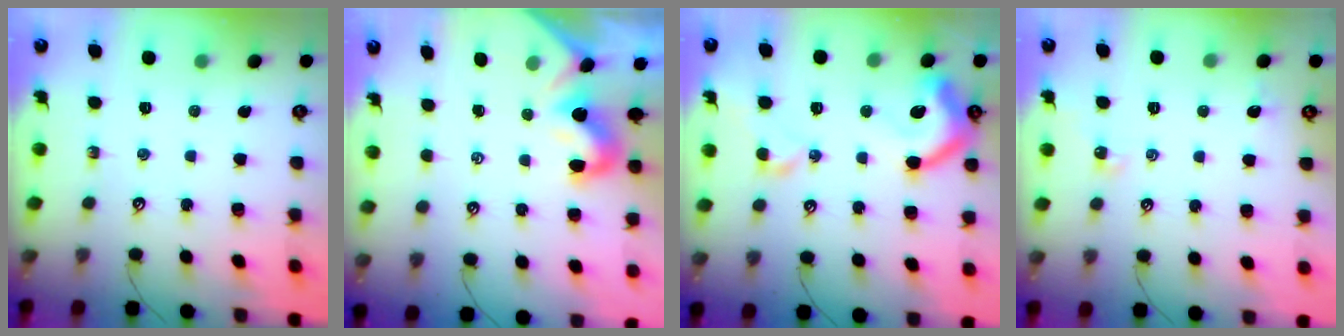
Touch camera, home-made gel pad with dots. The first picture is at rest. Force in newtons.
{"total": 2.1, "press": 2.0, "slide": 0.6}
{"total": 13.1, "press": 13.0, "slide": 1.7}
{"total": 2.0, "press": 1.9, "slide": 0.5}